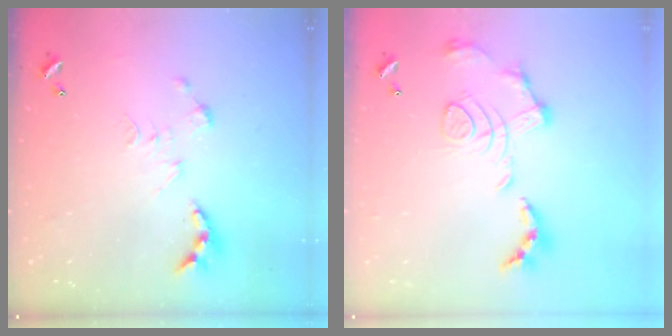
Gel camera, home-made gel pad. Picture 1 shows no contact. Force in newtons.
{"total": 1.7, "press": 1.1, "slide": 1.3}